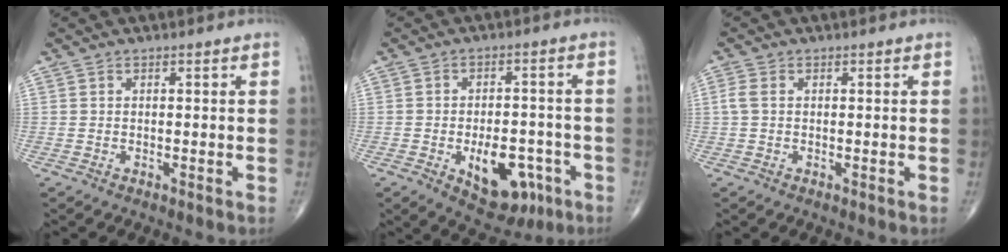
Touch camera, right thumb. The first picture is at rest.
{"total": 11.6, "force": [-4.5, 6.5, 8.5], "torque": [-0.089, 0.023, -0.051]}
{"total": 1.9, "force": [0.2, 1.2, 1.5], "torque": [-0.041, 0.003, 0.002]}